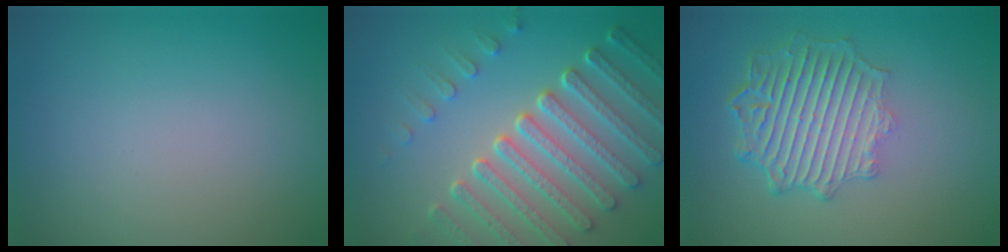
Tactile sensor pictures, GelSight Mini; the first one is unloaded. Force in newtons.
{"total": 7.1, "press": 5.4, "slide": 4.7}
{"total": 6.3, "press": 4.7, "slide": 4.2}